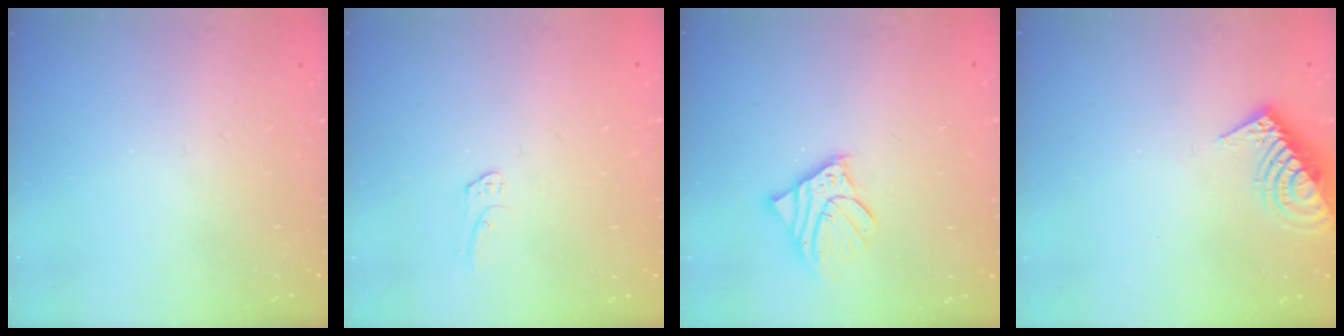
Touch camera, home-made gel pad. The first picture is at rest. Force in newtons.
{"total": 4.4, "press": 4.4, "slide": 0.4}
{"total": 8.9, "press": 8.8, "slide": 1.5}
{"total": 14.6, "press": 14.6, "slide": 0.4}